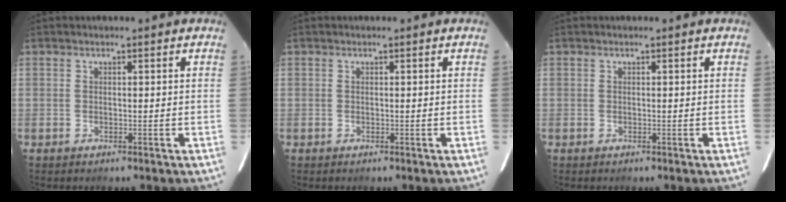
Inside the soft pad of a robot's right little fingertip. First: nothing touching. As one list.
[{"total": 0.0}, {"total": 0.0}]